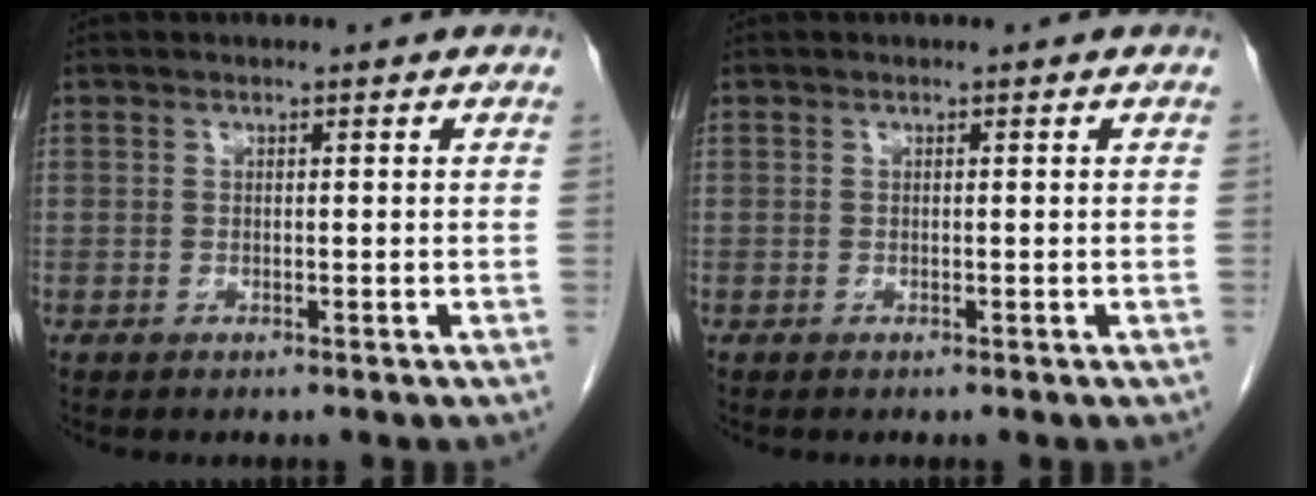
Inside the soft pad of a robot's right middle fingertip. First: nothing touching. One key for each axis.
{"total": 0.0}